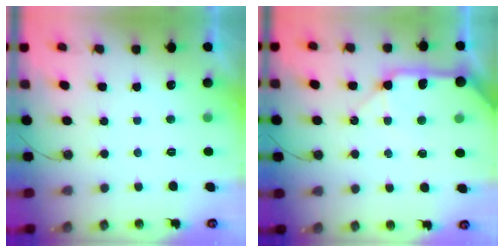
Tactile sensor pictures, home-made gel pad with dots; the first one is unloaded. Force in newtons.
{"total": 15.4, "press": 15.2, "slide": 2.6}